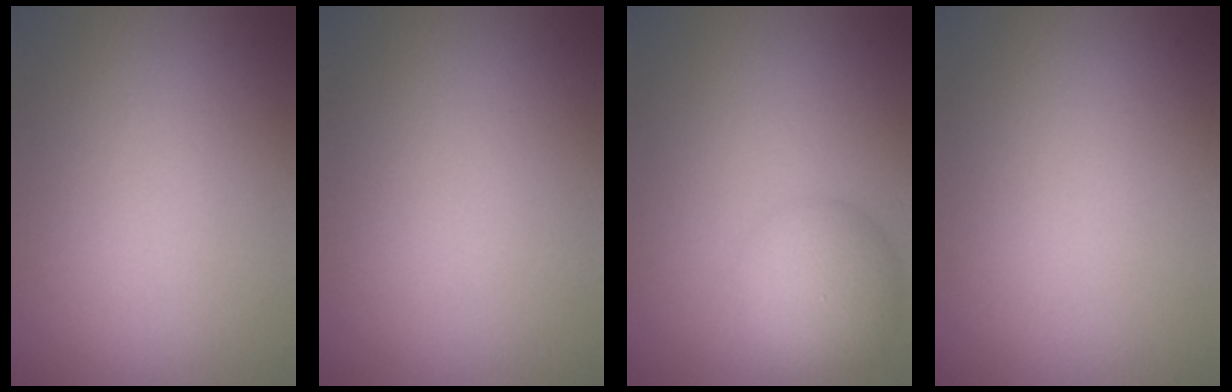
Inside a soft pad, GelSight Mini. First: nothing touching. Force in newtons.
{"total": 0.0}
{"total": 4.4, "press": 4.4, "slide": 0.2}
{"total": 0.0}